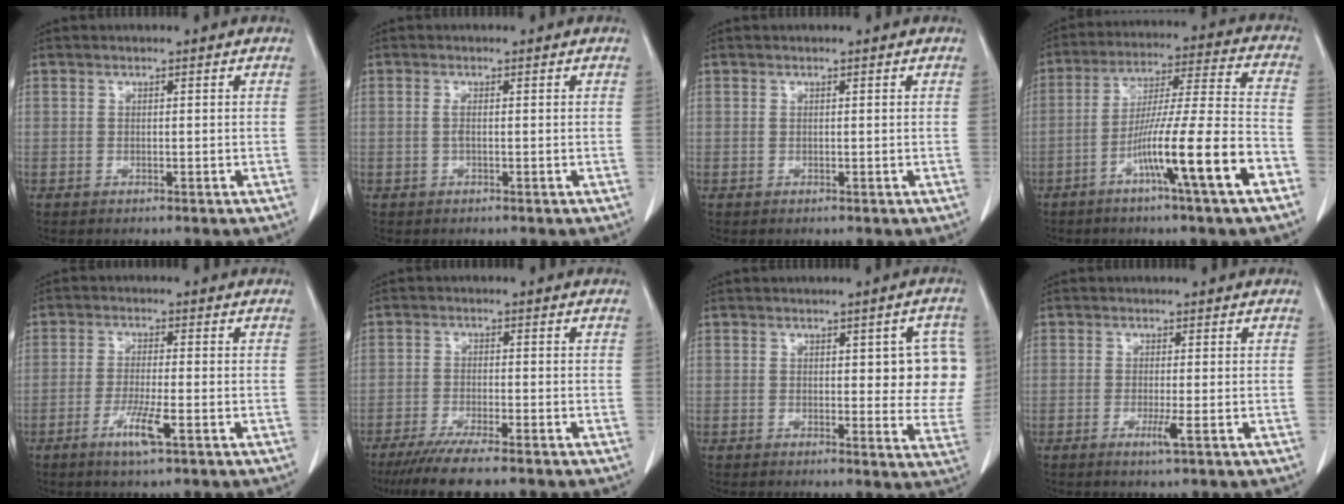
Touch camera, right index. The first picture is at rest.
{"total": 0.8, "force": [0.0, 0.0, 0.8], "torque": [-0.017, 0.002, -0.001]}
{"total": 0.0}
{"total": 15.0, "force": [-7.0, -0.9, 13.2], "torque": [-0.228, -0.003, -0.119]}
{"total": 5.1, "force": [-2.5, 0.1, 4.5], "torque": [-0.086, -0.009, -0.045]}
{"total": 7.8, "force": [-6.2, 0.1, 4.8], "torque": [-0.076, -0.020, -0.101]}
{"total": 8.4, "force": [1.7, 3.1, 7.6], "torque": [-0.063, 0.003, 0.015]}
{"total": 2.2, "force": [-0.9, -0.3, 2.0], "torque": [-0.037, -0.005, -0.015]}